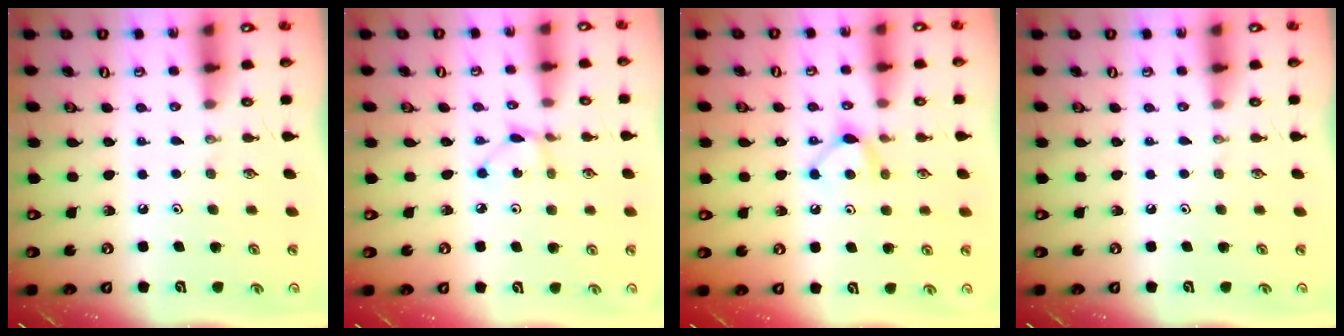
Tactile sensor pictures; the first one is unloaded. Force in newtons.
{"total": 3.3, "press": 3.3, "slide": 0.4}
{"total": 7.5, "press": 7.4, "slide": 1.0}
{"total": 0.0}